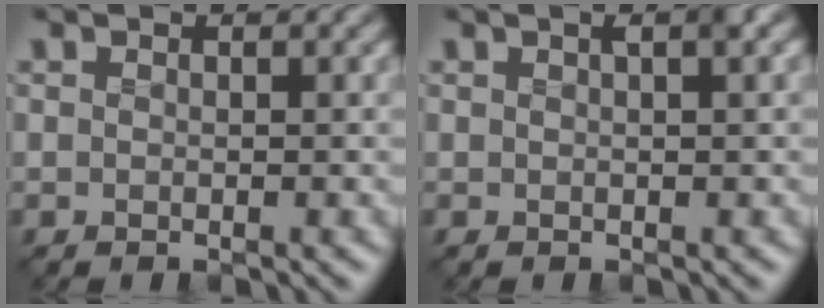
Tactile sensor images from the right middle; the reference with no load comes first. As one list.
[{"total": 1.6, "force": [0.5, 0.2, 1.5], "torque": [-0.019, 0.004, 0.005]}]